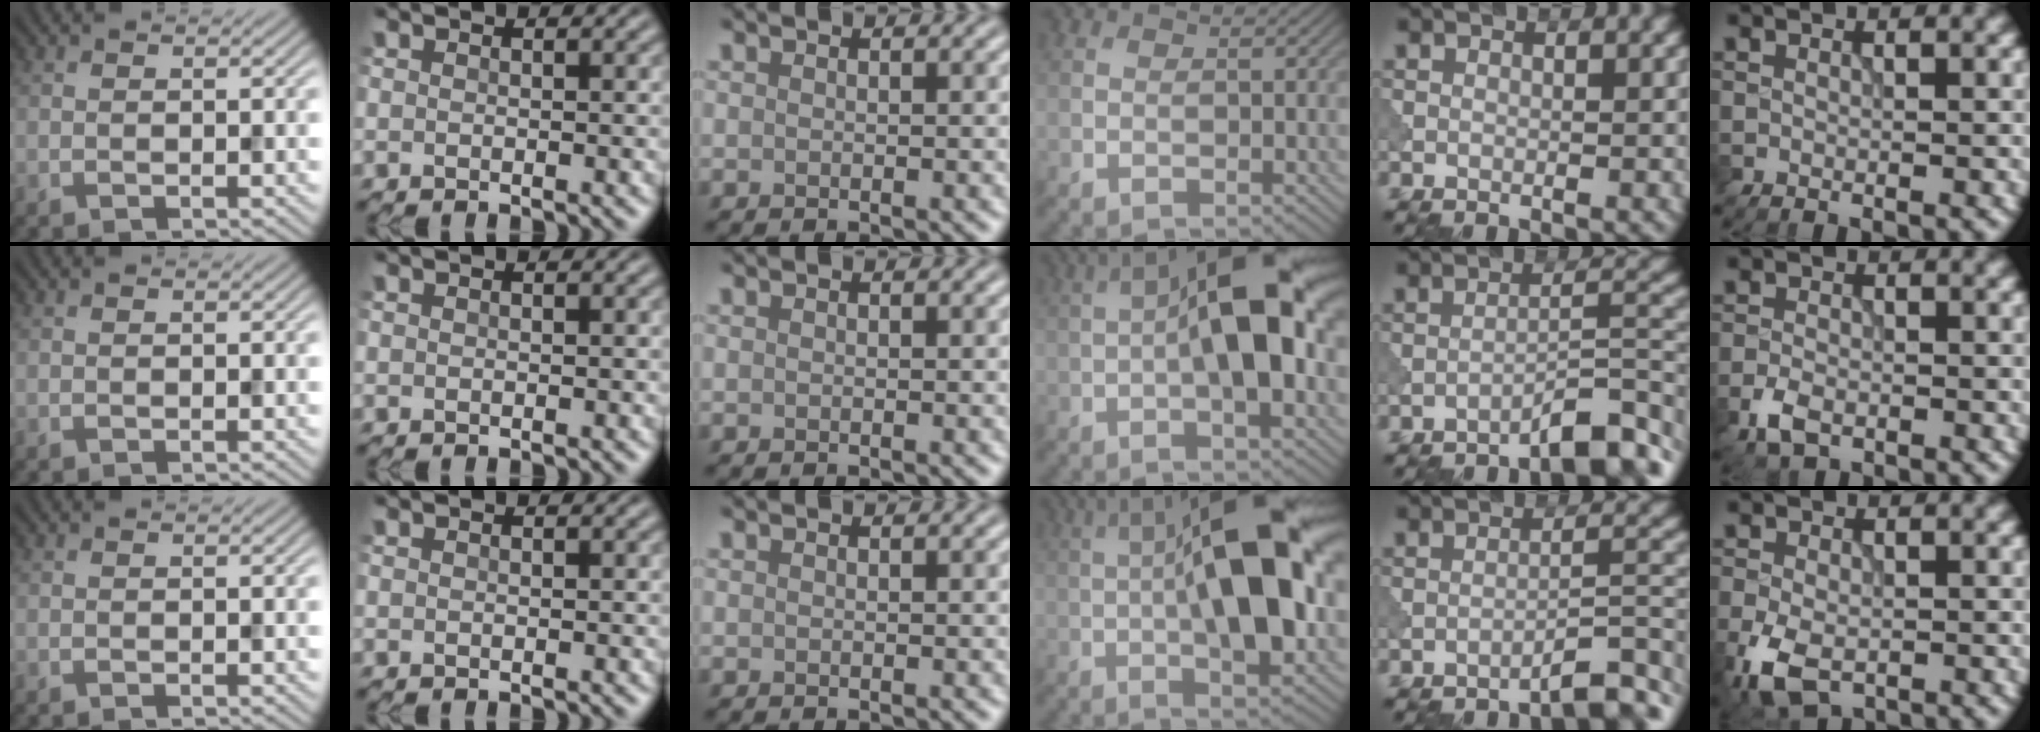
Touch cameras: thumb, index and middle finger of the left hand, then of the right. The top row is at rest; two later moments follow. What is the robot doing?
{"motion": "shake", "object": "bell"}